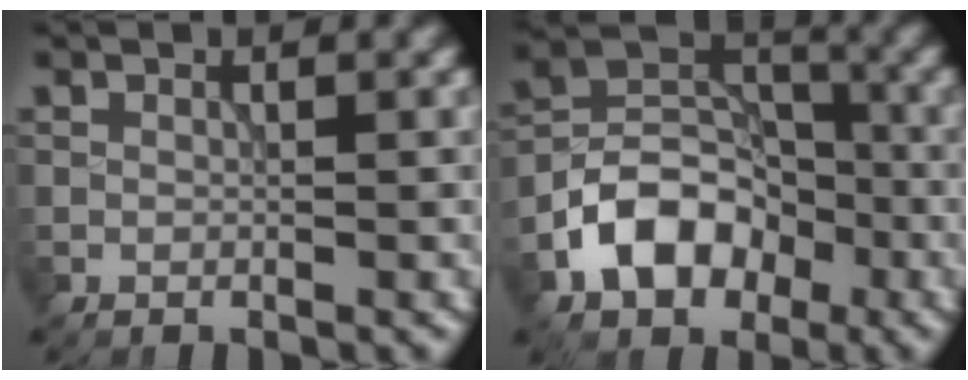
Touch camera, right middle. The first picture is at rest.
{"total": 7.6, "force": [-3.6, 5.3, 4.0], "torque": [-0.065, 0.001, -0.073]}